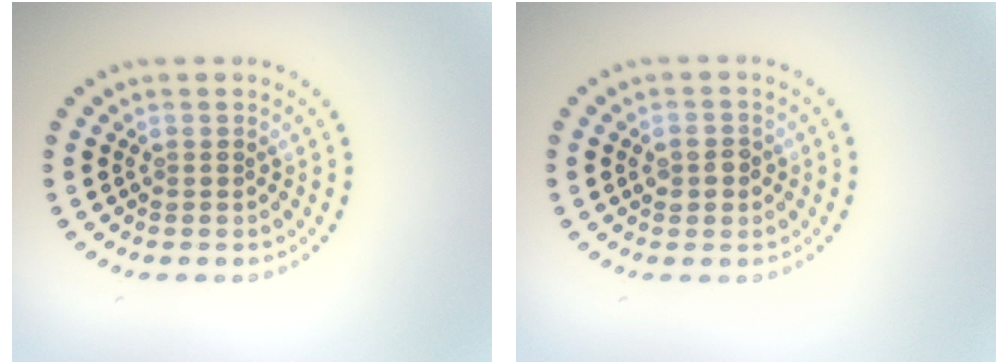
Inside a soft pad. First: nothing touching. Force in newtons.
{"total": 1.8, "press": 1.8, "slide": 0.1}